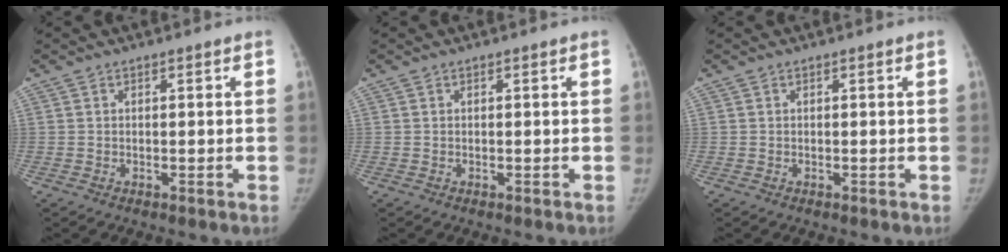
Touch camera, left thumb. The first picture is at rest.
{"total": 0.0}
{"total": 0.0}